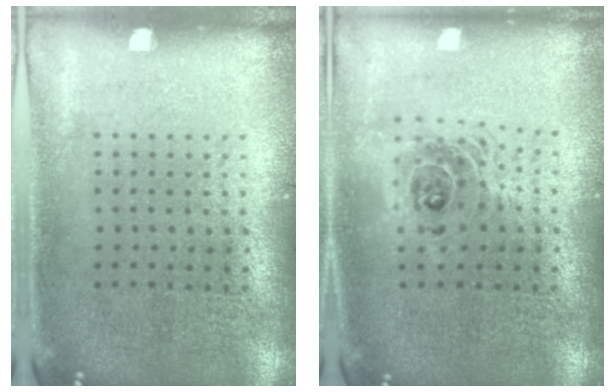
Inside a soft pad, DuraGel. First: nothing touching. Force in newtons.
{"total": 1.4, "press": 1.2, "slide": 0.7}